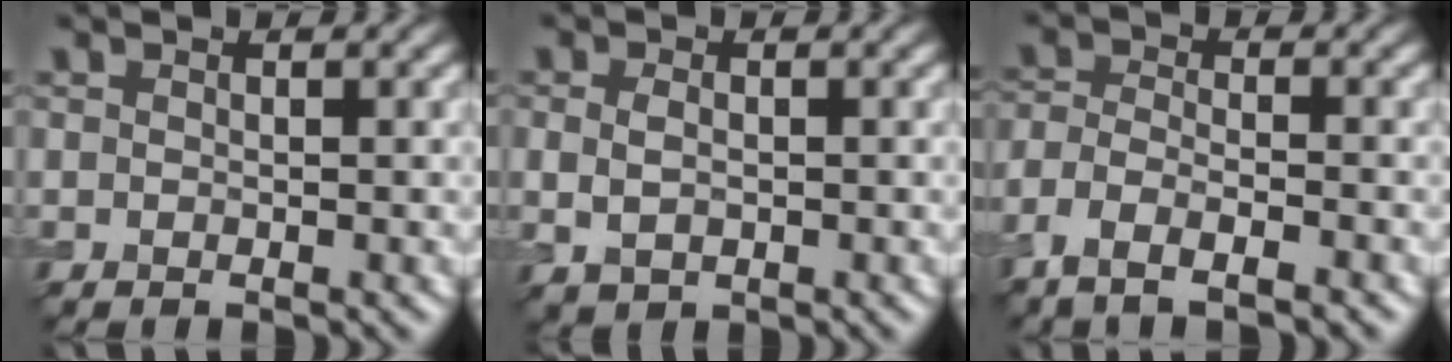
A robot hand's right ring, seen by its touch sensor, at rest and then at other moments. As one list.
[{"total": 1.7, "force": [0.2, 1.1, 1.2], "torque": [-0.028, -0.003, 0.005]}, {"total": 4.0, "force": [-3.1, 1.2, 2.3], "torque": [-0.043, -0.004, -0.065]}]